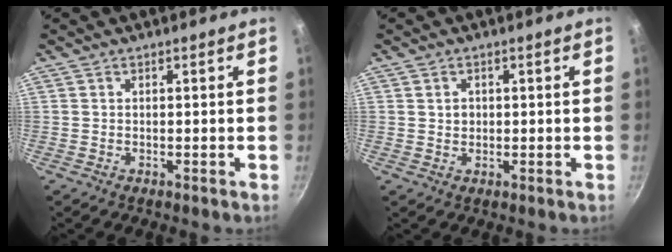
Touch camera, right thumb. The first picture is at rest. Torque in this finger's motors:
{"motor_torque": [-0.36, 0.22, -0.11, 0.36, 0.03]}